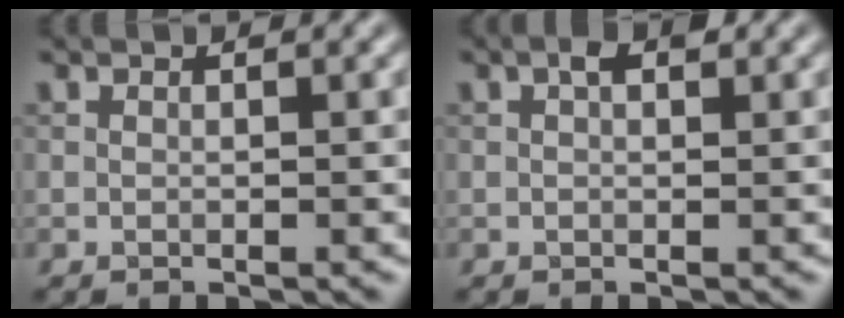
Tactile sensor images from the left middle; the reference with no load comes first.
{"total": 1.6, "force": [0.6, 0.8, 1.3], "torque": [-0.018, 0.004, 0.007]}